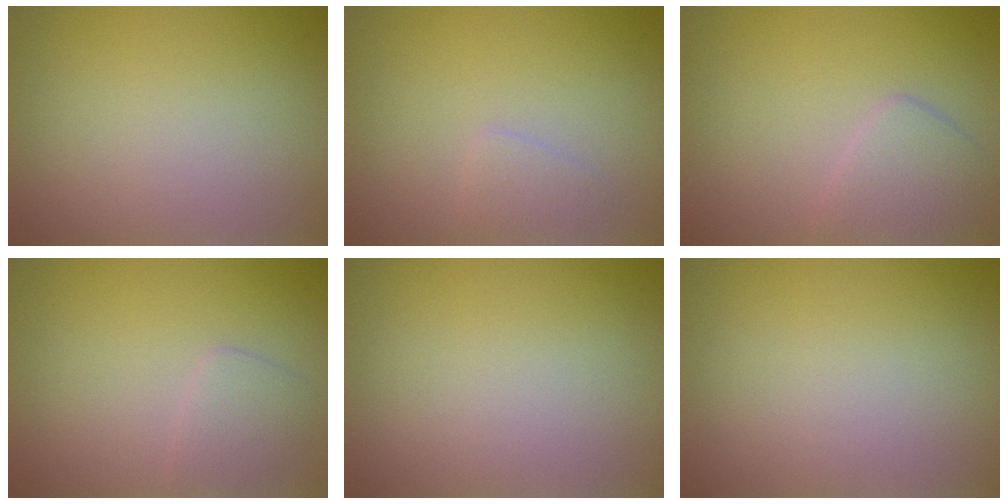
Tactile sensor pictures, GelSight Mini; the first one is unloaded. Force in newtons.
{"total": 1.0, "press": 1.0, "slide": 0.0}
{"total": 2.5, "press": 2.5, "slide": 0.2}
{"total": 1.7, "press": 1.7, "slide": 0.0}
{"total": 0.0}
{"total": 0.0}